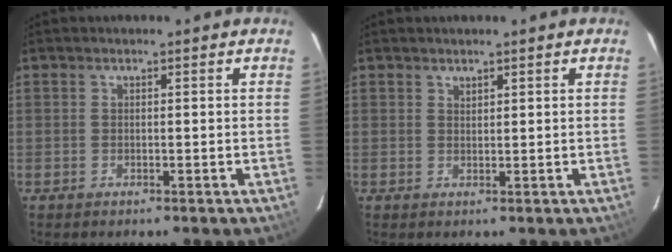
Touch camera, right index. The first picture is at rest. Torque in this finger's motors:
{"motor_torque": [-0.01, 0.08, -0.05, 0.00]}